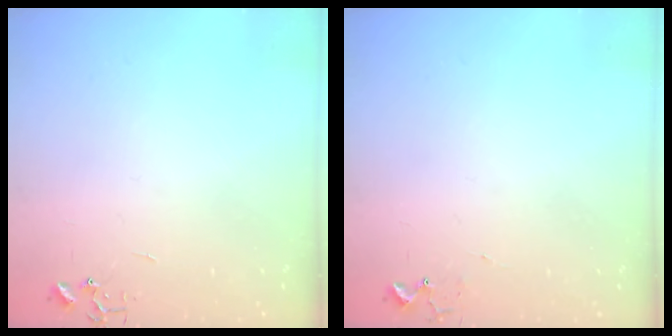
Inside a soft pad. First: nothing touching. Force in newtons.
{"total": 5.4, "press": 5.4, "slide": 0.7}